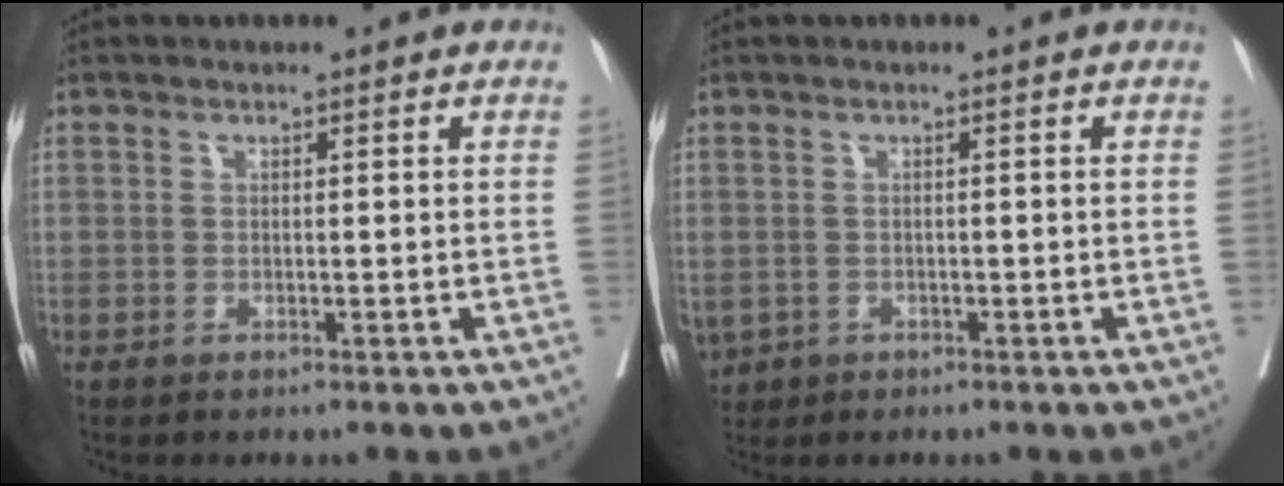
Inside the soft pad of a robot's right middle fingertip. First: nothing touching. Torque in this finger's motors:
{"motor_torque": [1.54, -0.43, 1.05, 0.21]}